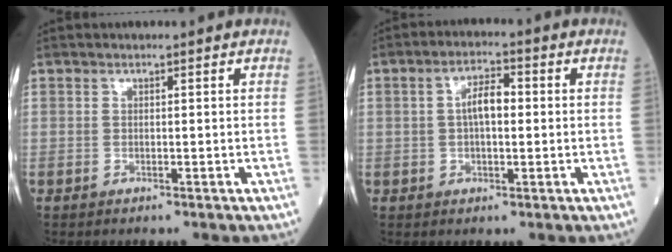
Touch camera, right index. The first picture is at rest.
{"total": 4.9, "force": [0.5, 2.0, 4.5], "torque": [-0.085, 0.012, 0.006]}